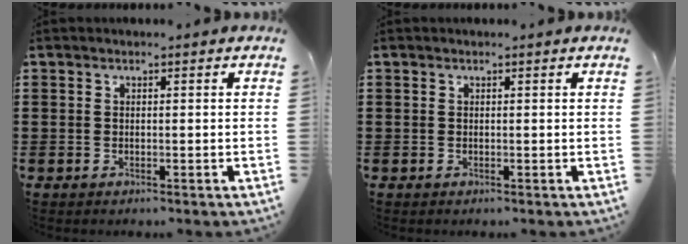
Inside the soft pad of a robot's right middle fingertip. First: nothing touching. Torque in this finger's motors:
{"motor_torque": [-0.05, -0.05, 0.00, 0.00]}